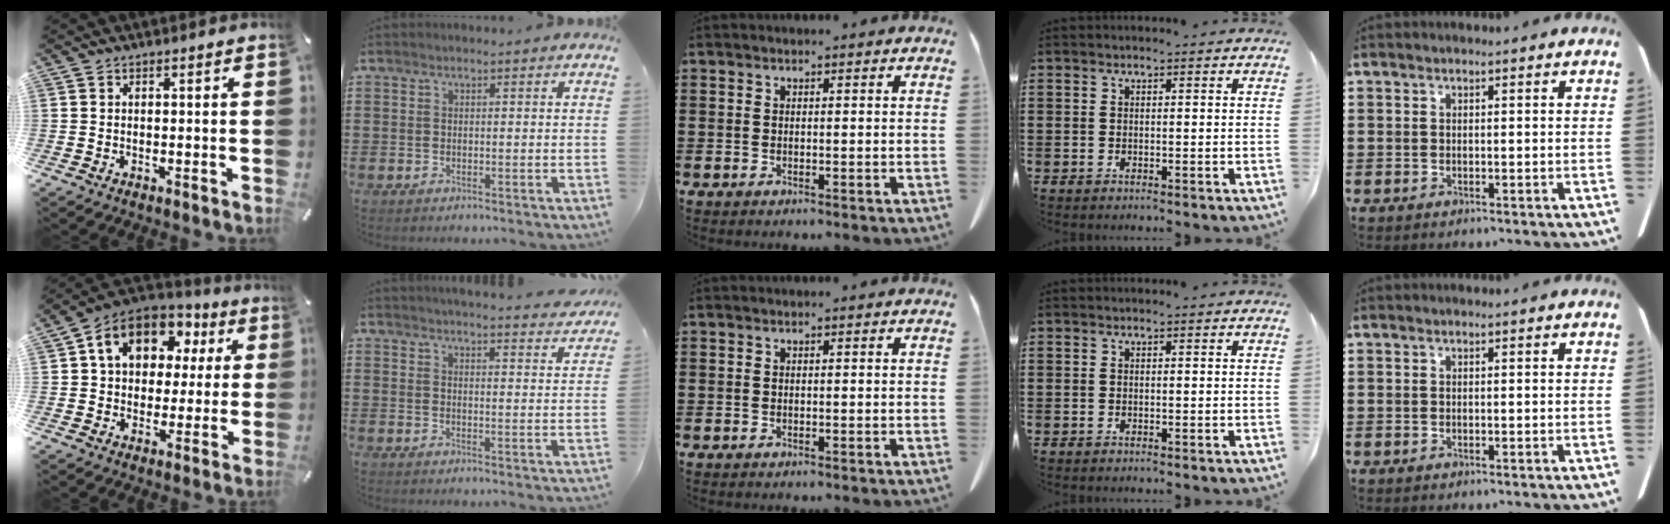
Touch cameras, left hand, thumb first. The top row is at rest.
{"thumb": {"total": 13.3, "force": [4.5, 10.4, 6.9], "torque": [-0.124, -0.004, 0.085]}, "index": {"total": 3.8, "force": [3.8, -0.4, 0.5], "torque": [-0.016, -0.025, 0.066]}}